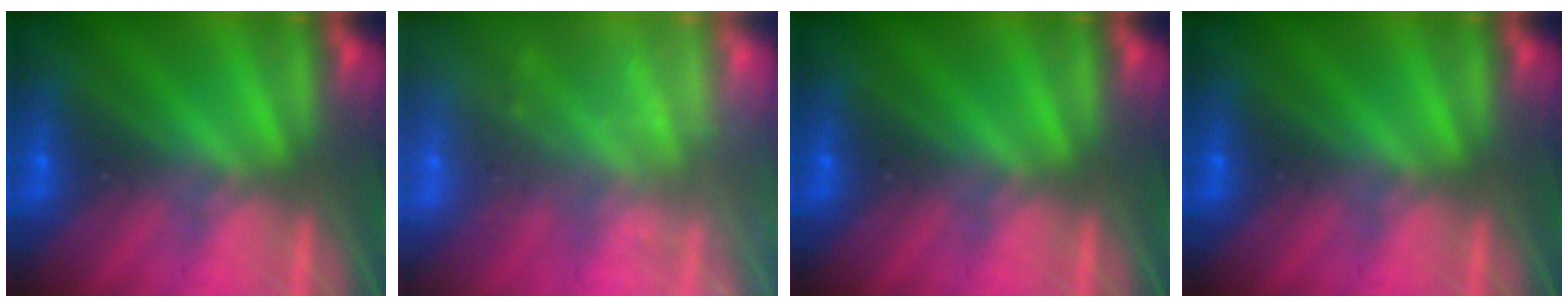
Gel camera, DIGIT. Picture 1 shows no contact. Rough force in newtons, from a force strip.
{"total": 2.4}
{"total": 0.0}
{"total": 0.0}